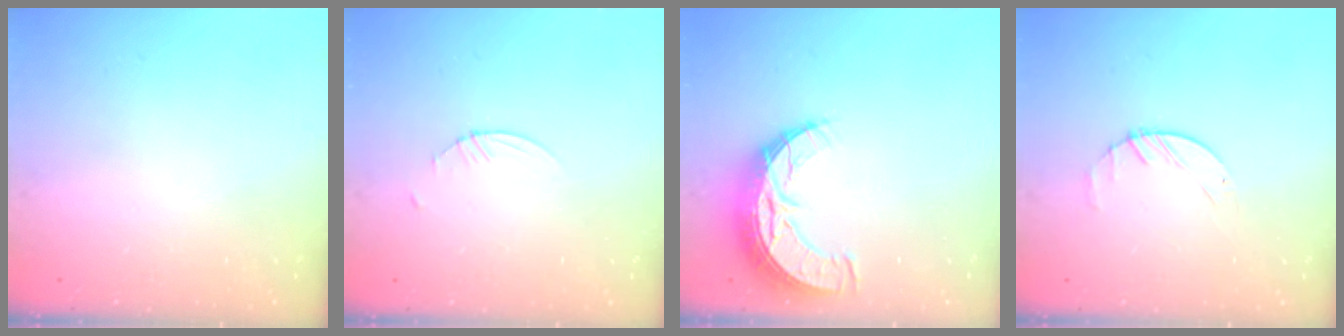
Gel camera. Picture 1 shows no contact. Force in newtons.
{"total": 1.6, "press": 1.5, "slide": 0.2}
{"total": 10.6, "press": 10.6, "slide": 0.8}
{"total": 1.4, "press": 1.4, "slide": 0.2}